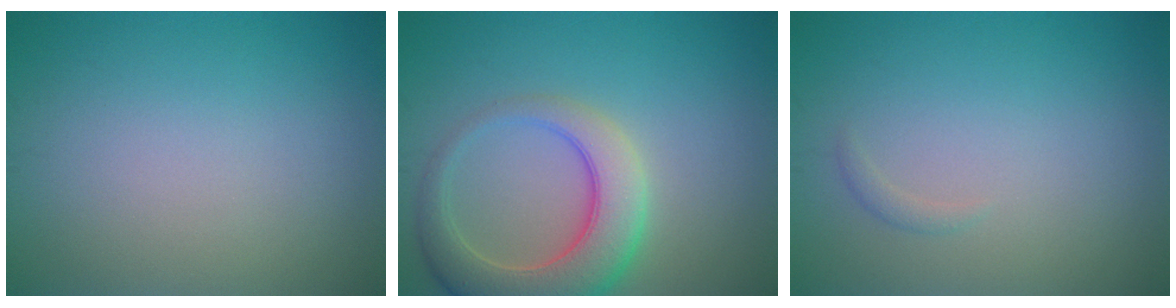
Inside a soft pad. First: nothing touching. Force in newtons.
{"total": 6.7, "press": 6.7, "slide": 0.6}
{"total": 0.7, "press": 0.7, "slide": 0.0}